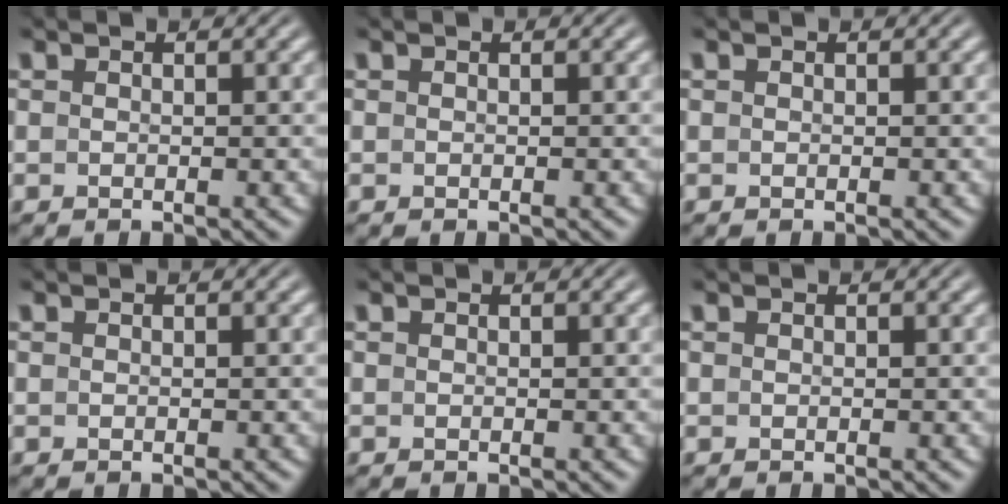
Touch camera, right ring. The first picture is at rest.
{"total": 0.0}
{"total": 0.0}
{"total": 0.0}
{"total": 0.0}
{"total": 0.0}